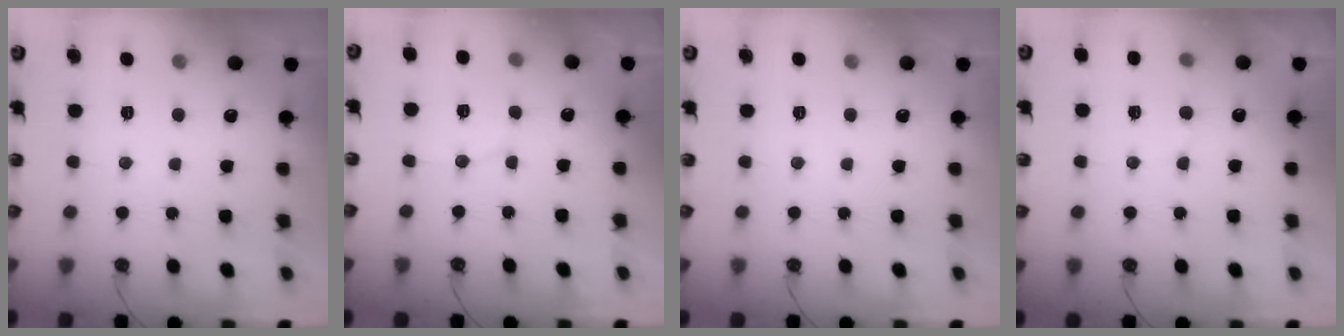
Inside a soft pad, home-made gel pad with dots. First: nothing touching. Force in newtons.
{"total": 5.6, "press": 5.5, "slide": 0.7}
{"total": 0.0}
{"total": 5.2, "press": 5.1, "slide": 1.1}